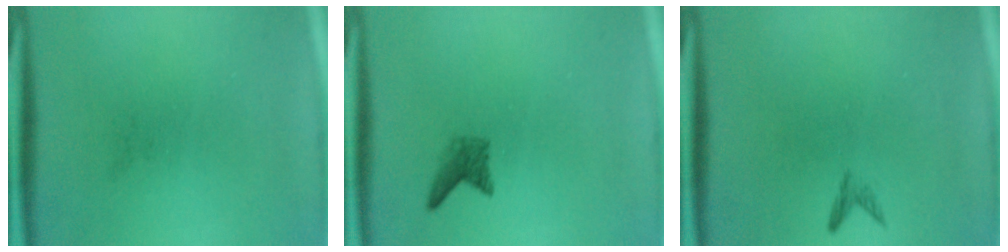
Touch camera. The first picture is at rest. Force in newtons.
{"total": 1.7}
{"total": 0.8}